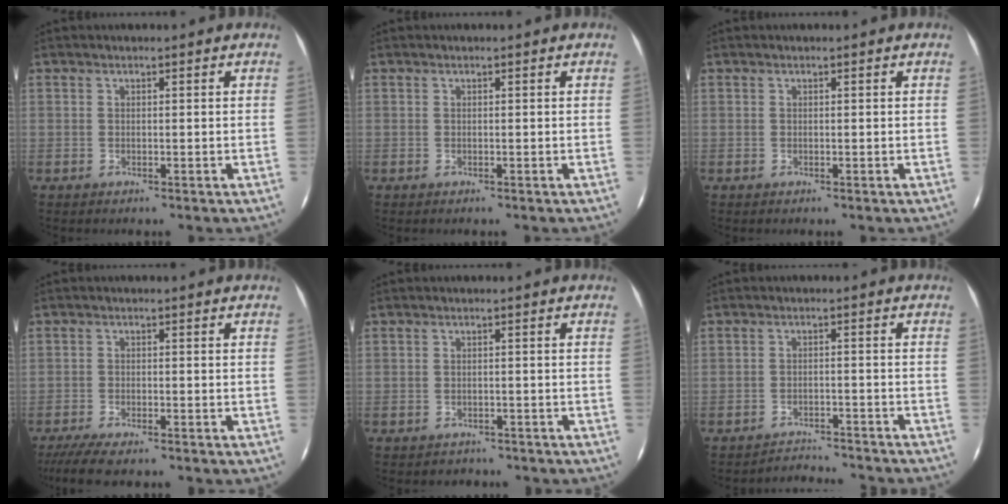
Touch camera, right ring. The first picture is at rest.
{"total": 0.0}
{"total": 0.0}
{"total": 6.7, "force": [-5.8, 0.6, 3.3], "torque": [-0.085, -0.021, -0.100]}
{"total": 3.8, "force": [-3.2, 1.9, 0.8], "torque": [-0.010, 0.003, -0.034]}
{"total": 8.2, "force": [-8.0, 0.6, 1.5], "torque": [-0.039, 0.008, -0.110]}